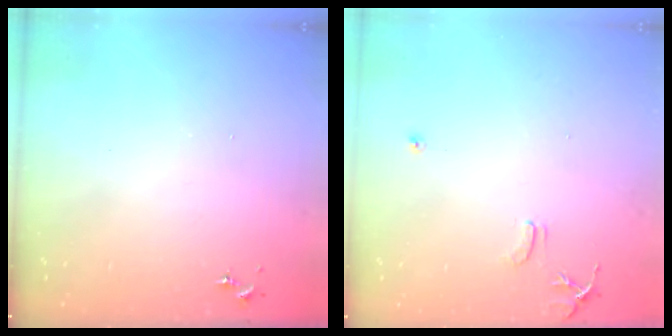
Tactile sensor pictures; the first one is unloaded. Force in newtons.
{"total": 7.9, "press": 7.9, "slide": 0.7}